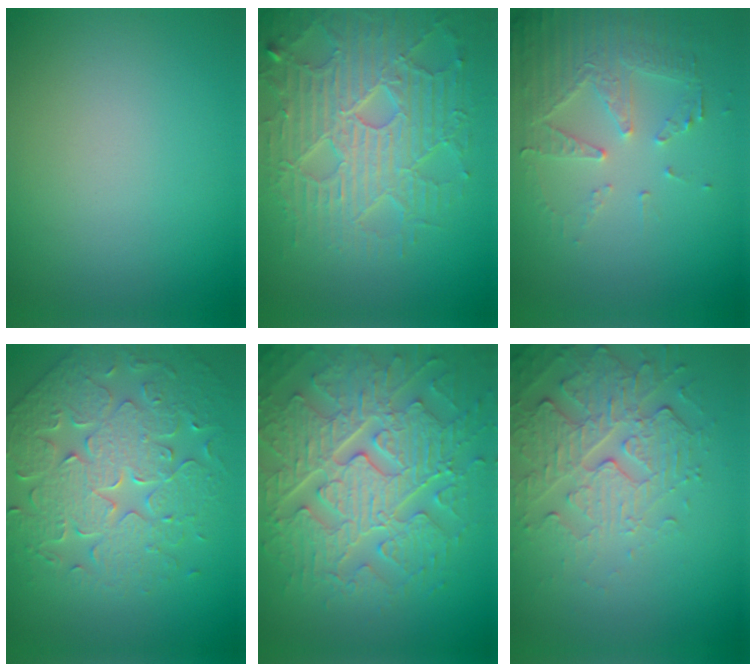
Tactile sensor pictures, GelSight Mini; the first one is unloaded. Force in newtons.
{"total": 7.4, "press": 5.9, "slide": 4.4}
{"total": 5.4, "press": 3.7, "slide": 3.9}
{"total": 5.6, "press": 5.2, "slide": 2.2}
{"total": 9.1, "press": 6.6, "slide": 6.2}
{"total": 5.2, "press": 3.6, "slide": 3.7}